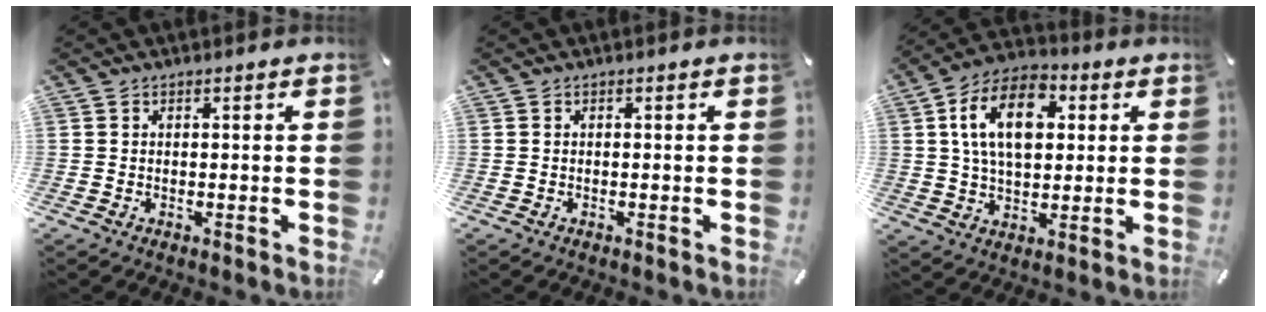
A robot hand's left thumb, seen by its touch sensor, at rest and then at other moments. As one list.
[{"total": 0.0}, {"total": 15.2, "force": [3.6, 9.8, 11.0], "torque": [-0.195, 0.007, 0.060]}]